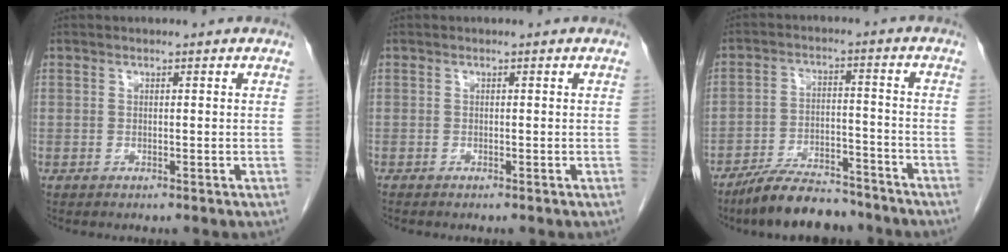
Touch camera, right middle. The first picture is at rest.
{"total": 0.0}
{"total": 10.7, "force": [-9.3, 2.9, 4.4], "torque": [-0.075, 0.000, -0.156]}